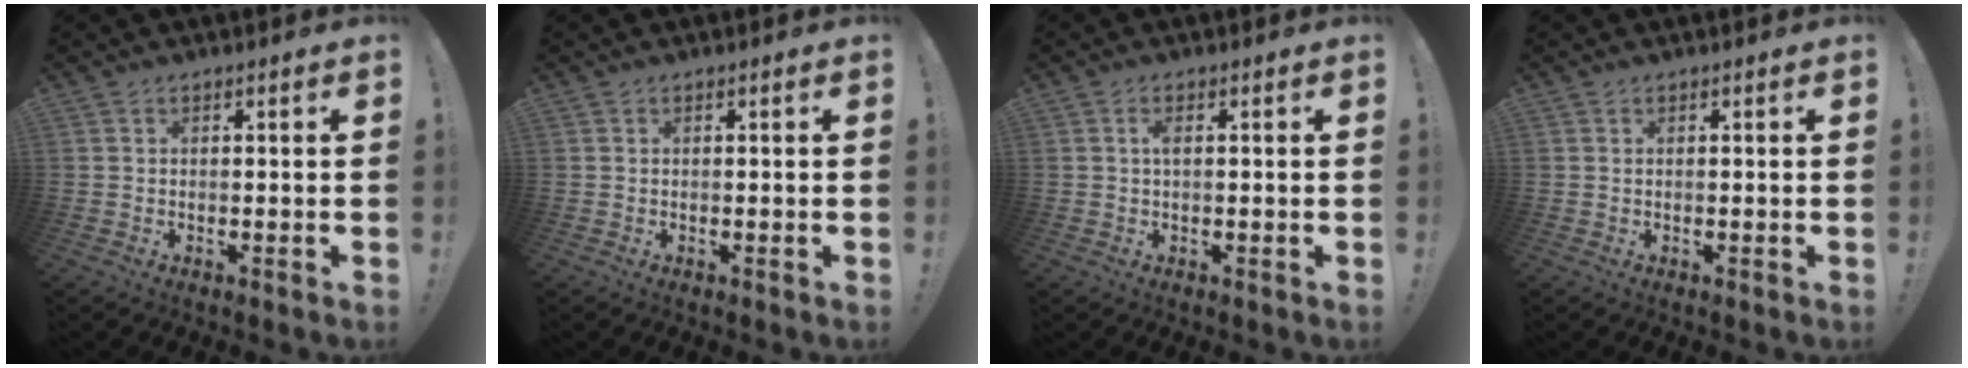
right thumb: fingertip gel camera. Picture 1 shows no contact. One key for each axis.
{"total": 0.0}
{"total": 1.7, "fx": 0.1, "fy": 0.5, "fz": 1.6, "tx": -0.027, "ty": 0.003, "tz": -0.001}
{"total": 0.6, "fx": 0.4, "fy": -0.3, "fz": 0.3, "tx": -0.006, "ty": 0.000, "tz": 0.006}